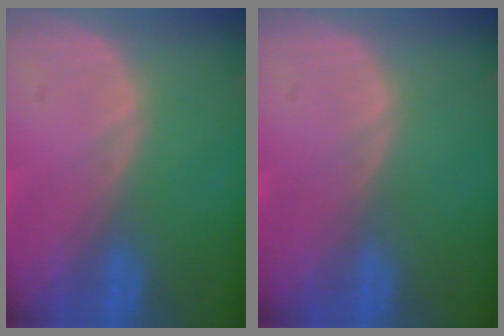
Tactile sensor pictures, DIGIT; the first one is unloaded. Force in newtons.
{"total": 0.0}